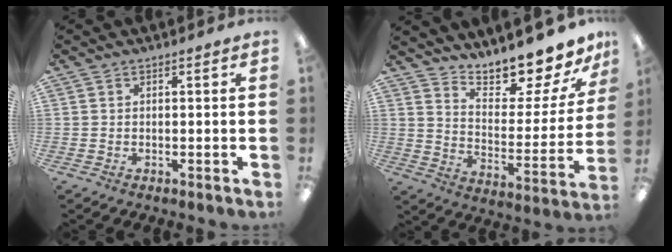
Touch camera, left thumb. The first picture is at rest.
{"total": 13.0, "force": [12.4, 1.9, 3.4], "torque": [-0.064, -0.115, 0.214]}